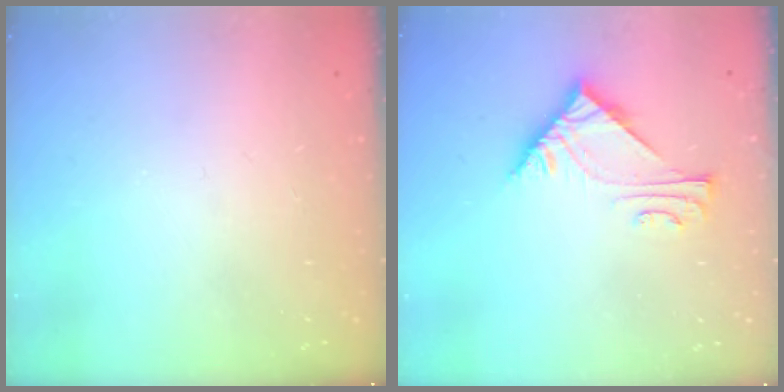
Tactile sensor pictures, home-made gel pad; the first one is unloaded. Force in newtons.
{"total": 6.3, "press": 6.2, "slide": 0.8}